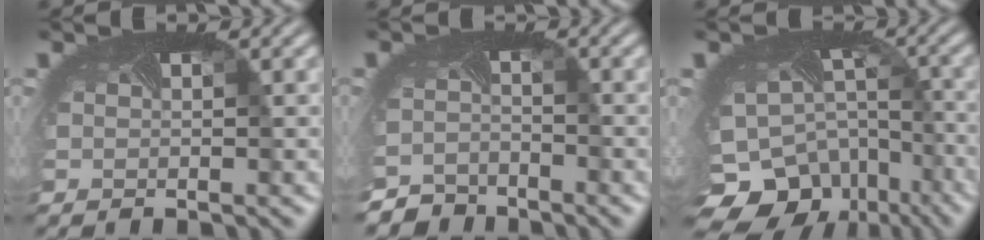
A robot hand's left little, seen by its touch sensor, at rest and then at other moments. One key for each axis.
{"total": 4.0, "fx": -3.8, "fy": 0.9, "fz": -1.1, "tx": 0.004, "ty": -0.025, "tz": -0.070}
{"total": 13.2, "fx": -8.6, "fy": 8.5, "fz": 5.1, "tx": -0.119, "ty": -0.050, "tz": -0.098}